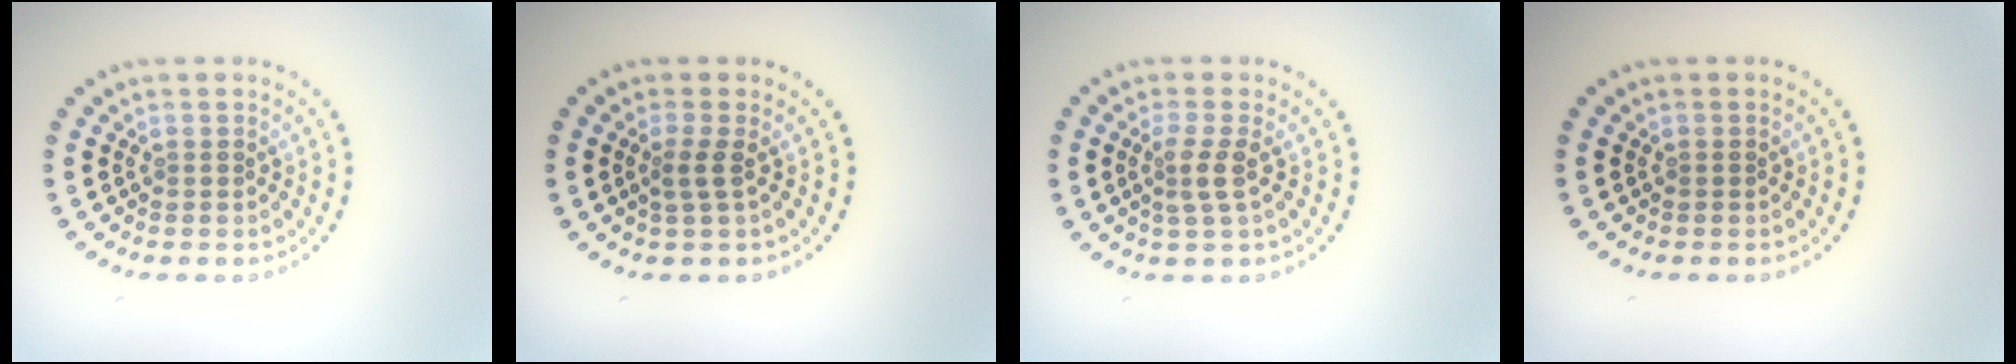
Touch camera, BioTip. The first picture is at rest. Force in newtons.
{"total": 1.6, "press": 1.1, "slide": 1.1}
{"total": 2.1, "press": 1.6, "slide": 1.4}
{"total": 0.0}